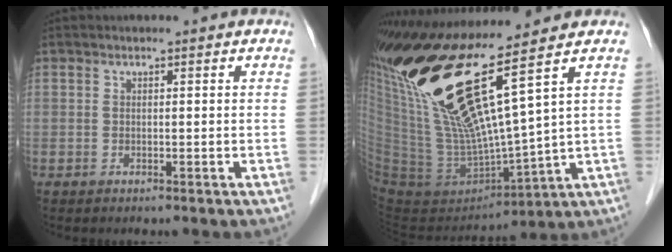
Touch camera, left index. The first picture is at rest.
{"total": 21.1, "force": [10.9, 0.4, 18.1], "torque": [-0.354, -0.012, 0.200]}